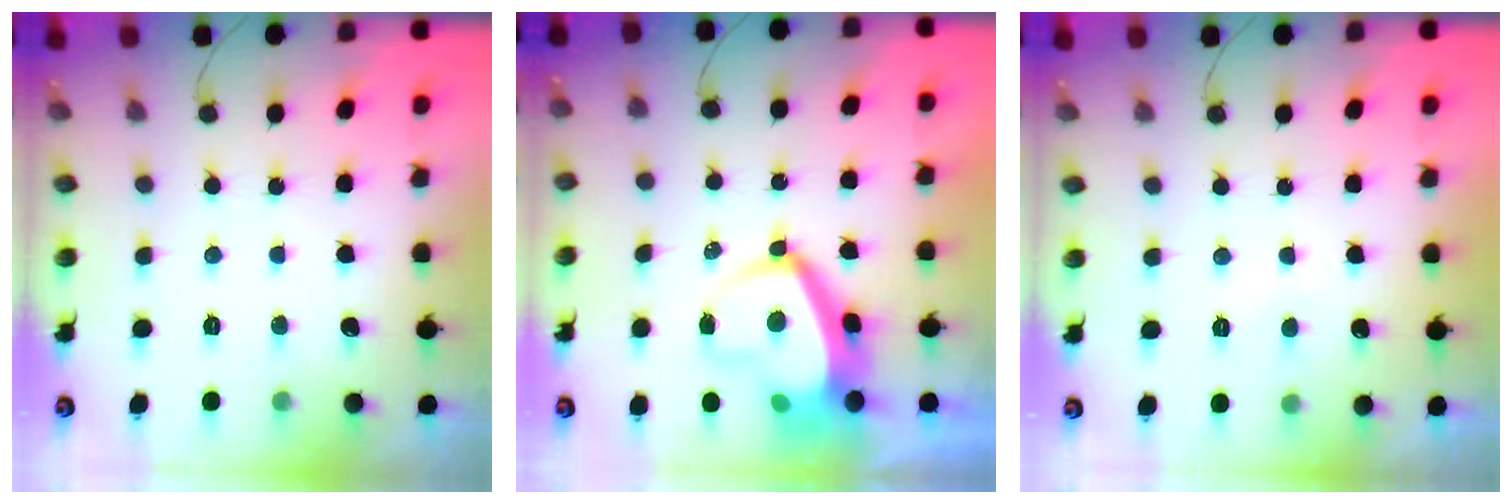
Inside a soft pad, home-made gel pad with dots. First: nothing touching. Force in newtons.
{"total": 8.4, "press": 8.3, "slide": 0.7}
{"total": 2.5, "press": 2.4, "slide": 0.5}